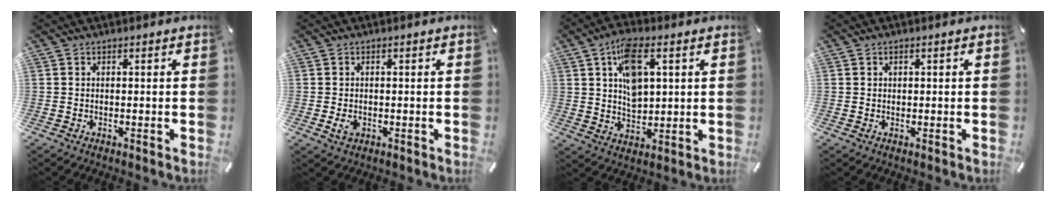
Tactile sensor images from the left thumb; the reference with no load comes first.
{"total": 2.5, "force": [-0.6, 1.8, 1.5], "torque": [-0.034, -0.002, -0.011]}
{"total": 10.4, "force": [3.6, 6.2, 7.6], "torque": [-0.133, -0.001, 0.063]}
{"total": 0.8, "force": [0.2, 0.7, 0.3], "torque": [-0.006, 0.004, 0.003]}